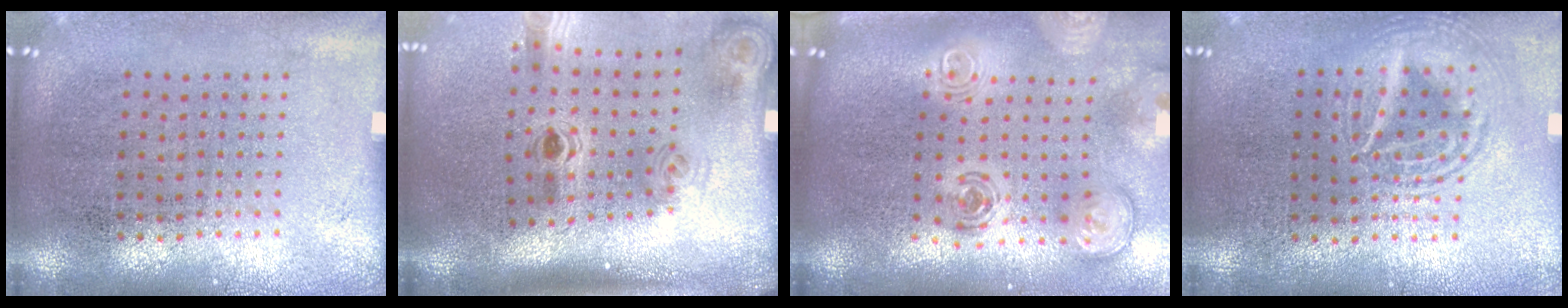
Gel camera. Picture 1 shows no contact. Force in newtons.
{"total": 2.1, "press": 1.4, "slide": 1.5}
{"total": 2.9, "press": 2.0, "slide": 2.1}
{"total": 1.7, "press": 1.7, "slide": 0.2}